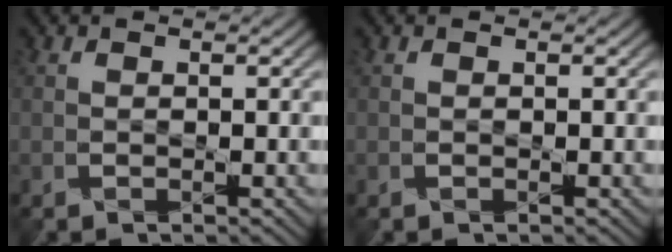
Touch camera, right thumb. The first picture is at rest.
{"total": 0.0}